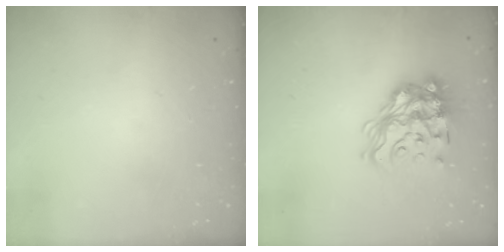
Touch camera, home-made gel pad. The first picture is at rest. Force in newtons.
{"total": 18.4, "press": 18.4, "slide": 1.5}